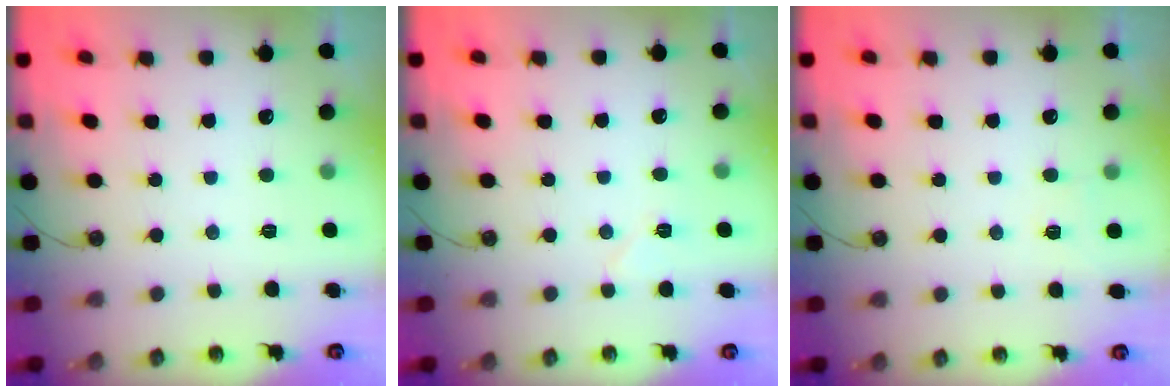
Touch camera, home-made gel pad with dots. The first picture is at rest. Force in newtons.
{"total": 4.9, "press": 4.6, "slide": 1.8}
{"total": 2.9, "press": 2.9, "slide": 0.7}